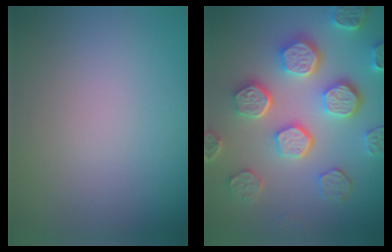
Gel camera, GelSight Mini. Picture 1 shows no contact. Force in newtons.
{"total": 7.2, "press": 5.9, "slide": 4.1}